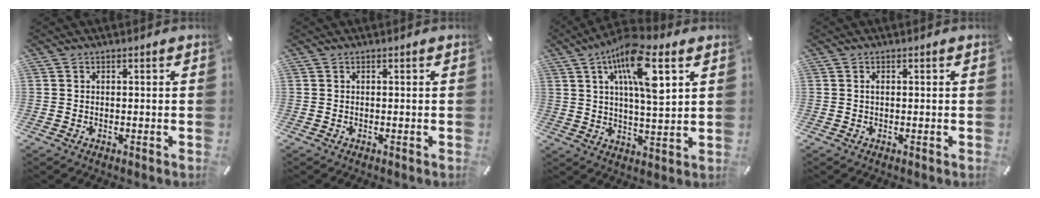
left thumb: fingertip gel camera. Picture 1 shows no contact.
{"total": 0.0}
{"total": 13.8, "force": [6.7, 4.3, 11.3], "torque": [-0.196, -0.016, 0.111]}
{"total": 0.7, "force": [0.0, 0.3, 0.7], "torque": [-0.013, 0.000, 0.000]}